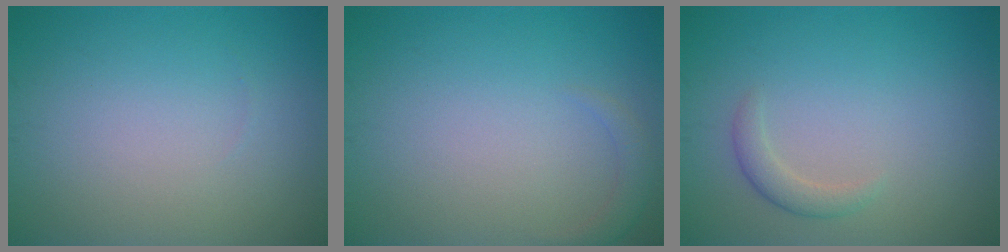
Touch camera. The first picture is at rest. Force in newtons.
{"total": 1.3, "press": 1.3, "slide": 0.2}
{"total": 1.5, "press": 1.5, "slide": 0.1}